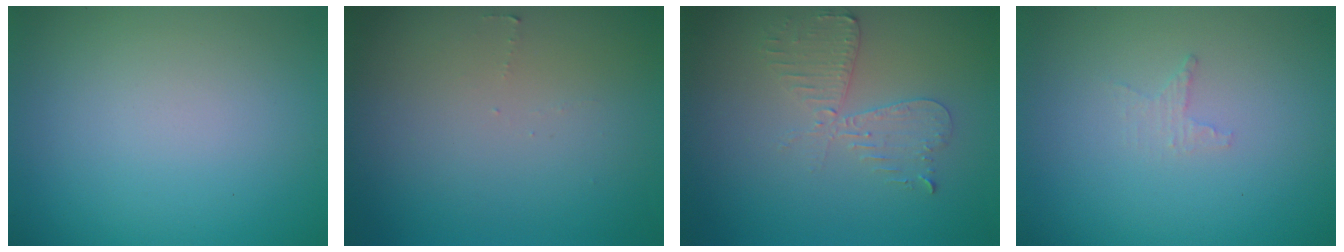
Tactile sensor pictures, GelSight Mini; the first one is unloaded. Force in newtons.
{"total": 0.5, "press": 0.5, "slide": 0.1}
{"total": 2.6, "press": 2.5, "slide": 0.5}
{"total": 0.9, "press": 0.8, "slide": 0.3}